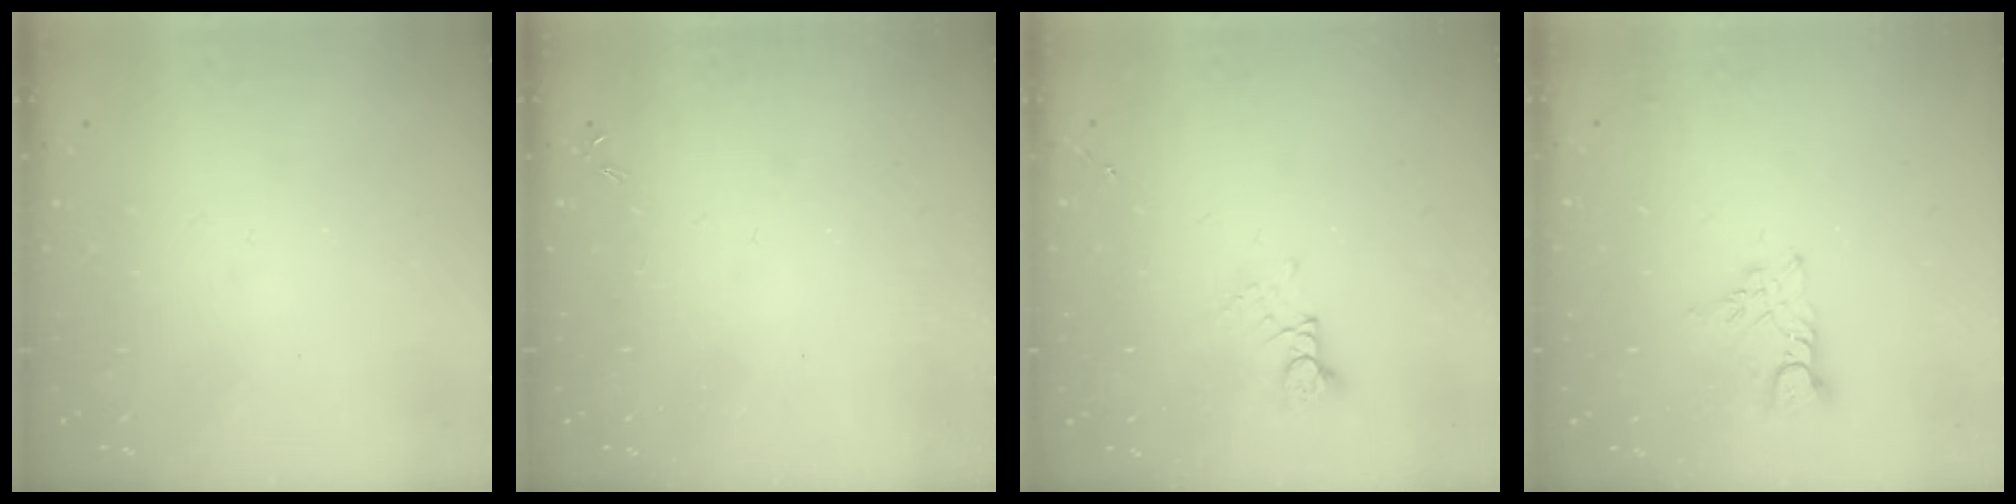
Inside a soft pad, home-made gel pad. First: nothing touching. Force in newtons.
{"total": 0.0}
{"total": 2.4, "press": 2.4, "slide": 0.2}
{"total": 6.3, "press": 6.3, "slide": 0.4}